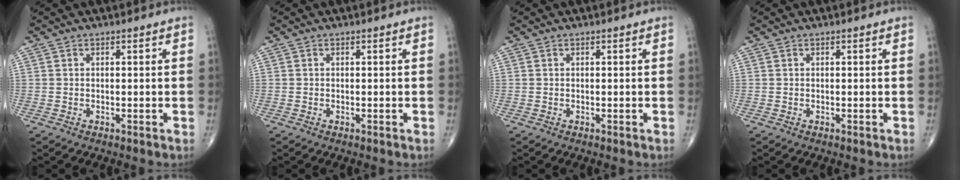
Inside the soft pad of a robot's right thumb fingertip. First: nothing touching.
{"total": 0.0}
{"total": 0.0}
{"total": 0.0}